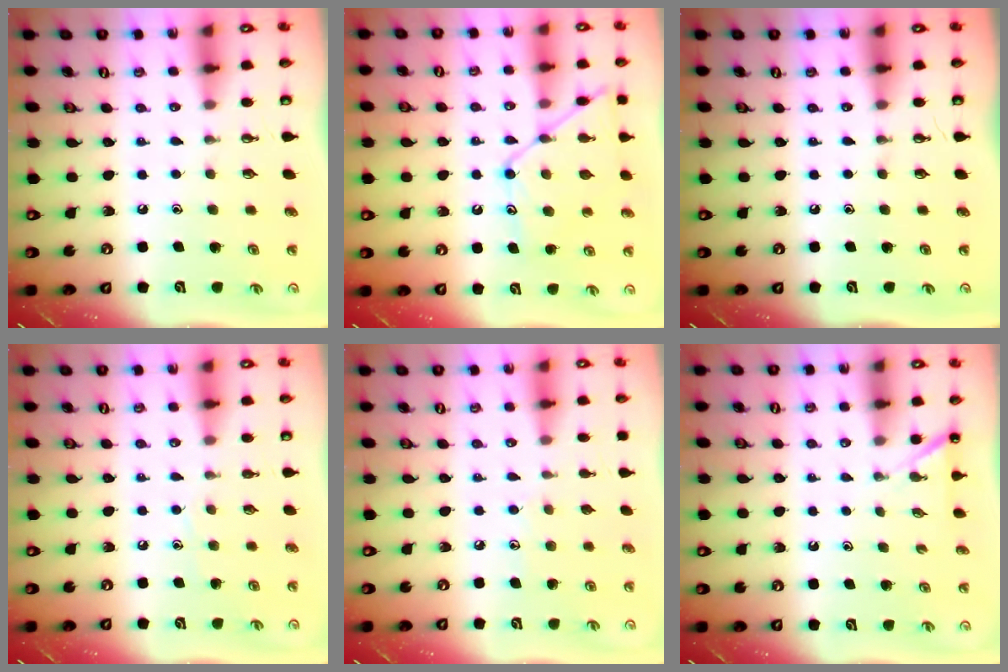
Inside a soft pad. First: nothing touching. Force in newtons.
{"total": 12.4, "press": 12.4, "slide": 1.0}
{"total": 0.0}
{"total": 4.6, "press": 4.5, "slide": 0.5}
{"total": 6.1, "press": 6.0, "slide": 0.5}
{"total": 2.3, "press": 2.3, "slide": 0.2}